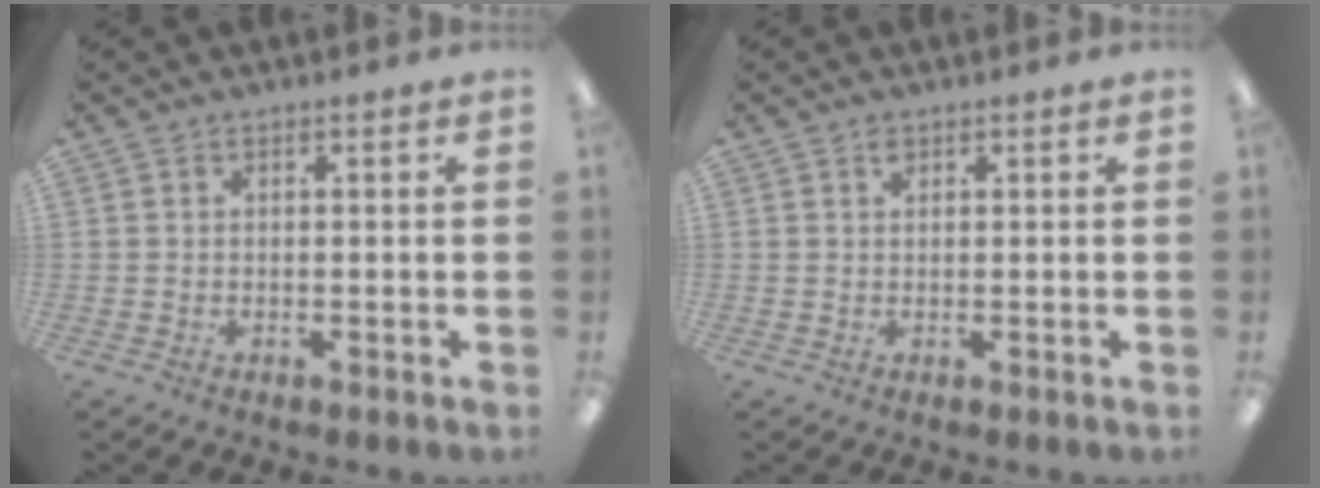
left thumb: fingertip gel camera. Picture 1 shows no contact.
{"total": 1.1, "force": [0.7, 0.6, 0.5], "torque": [-0.005, -0.003, 0.012]}